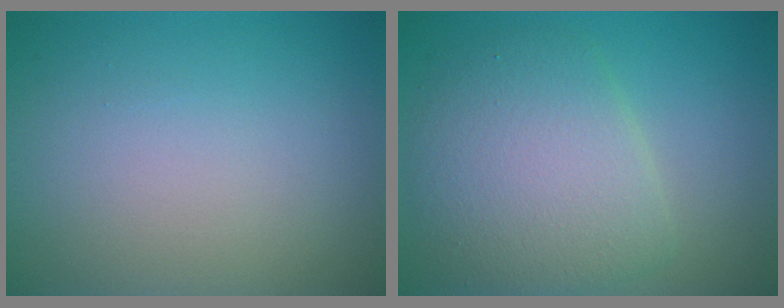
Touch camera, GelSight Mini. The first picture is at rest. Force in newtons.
{"total": 6.4, "press": 6.4, "slide": 0.2}